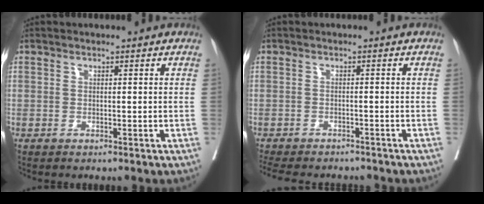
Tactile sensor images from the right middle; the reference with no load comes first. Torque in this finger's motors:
{"motor_torque": [1.11, -1.03, 0.44, 0.12]}